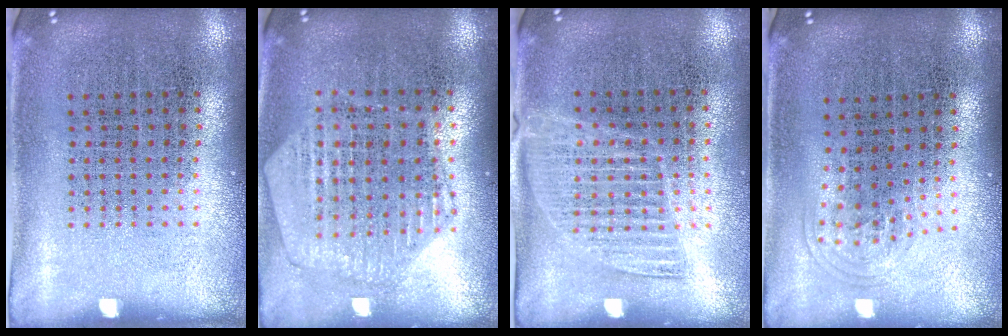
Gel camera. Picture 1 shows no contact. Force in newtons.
{"total": 1.2, "press": 1.2, "slide": 0.2}
{"total": 1.3, "press": 1.2, "slide": 0.7}
{"total": 1.0, "press": 0.7, "slide": 0.7}